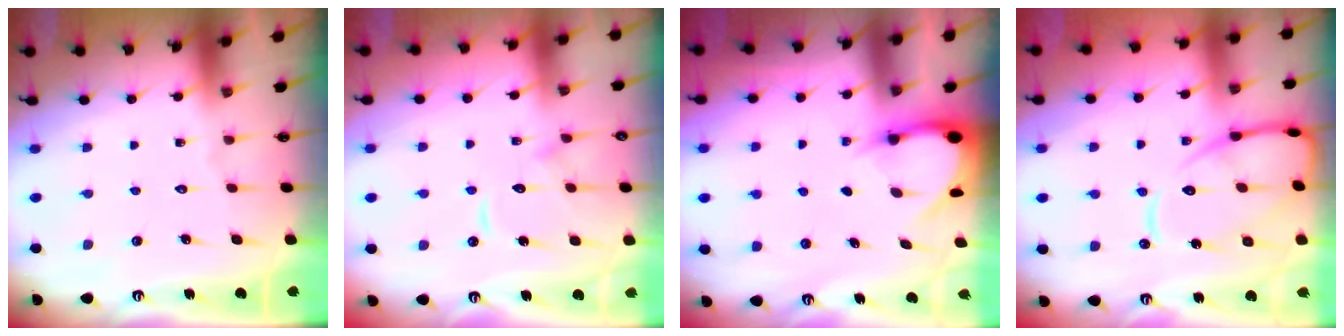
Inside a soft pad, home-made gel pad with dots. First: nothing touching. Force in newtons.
{"total": 9.5, "press": 9.5, "slide": 0.8}
{"total": 3.2, "press": 3.2, "slide": 0.2}
{"total": 13.6, "press": 13.5, "slide": 1.2}